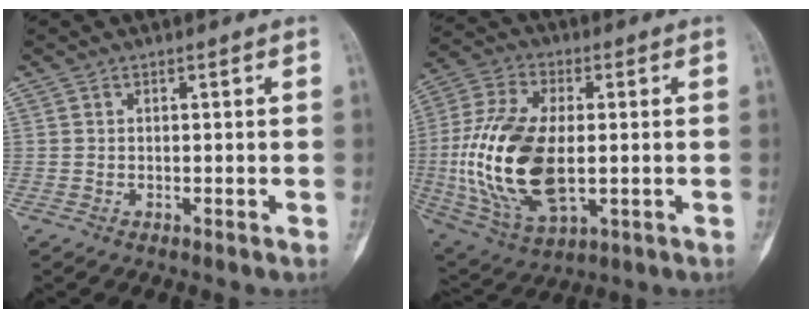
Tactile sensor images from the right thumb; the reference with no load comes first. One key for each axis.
{"total": 20.3, "fx": -1.1, "fy": 10.7, "fz": 17.2, "tx": -0.362, "ty": -0.005, "tz": -0.009}